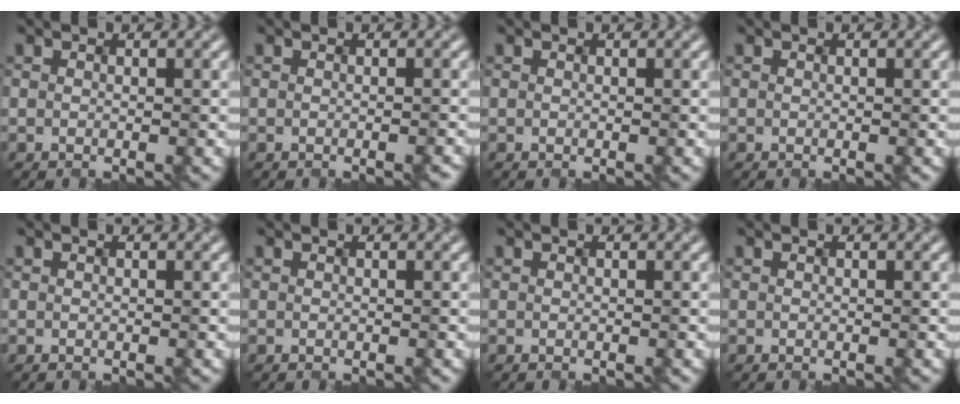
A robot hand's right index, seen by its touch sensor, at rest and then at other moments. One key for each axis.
{"total": 0.7, "fx": -0.3, "fy": 0.3, "fz": 0.6, "tx": -0.002, "ty": 0.002, "tz": -0.005}
{"total": 0.0}
{"total": 0.0}
{"total": 0.0}
{"total": 0.0}
{"total": 0.0}
{"total": 0.0}